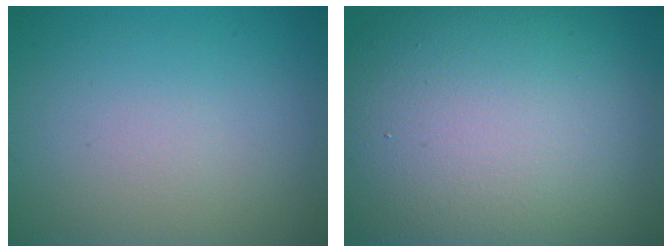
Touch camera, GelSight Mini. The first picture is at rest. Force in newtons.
{"total": 17.4, "press": 17.4, "slide": 1.0}